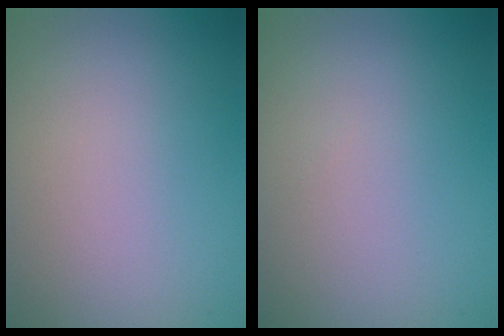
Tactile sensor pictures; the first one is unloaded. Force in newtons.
{"total": 0.0}